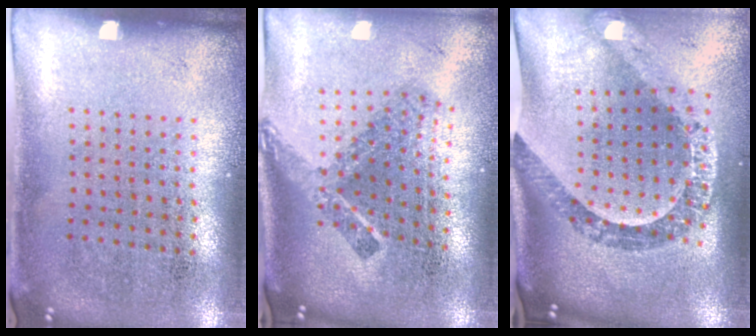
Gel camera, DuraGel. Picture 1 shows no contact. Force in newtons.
{"total": 2.2, "press": 1.5, "slide": 1.7}
{"total": 2.5, "press": 2.1, "slide": 1.3}